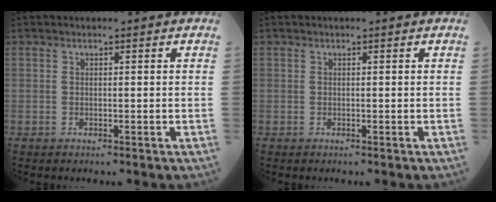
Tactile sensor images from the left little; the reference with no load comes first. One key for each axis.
{"total": 0.0}